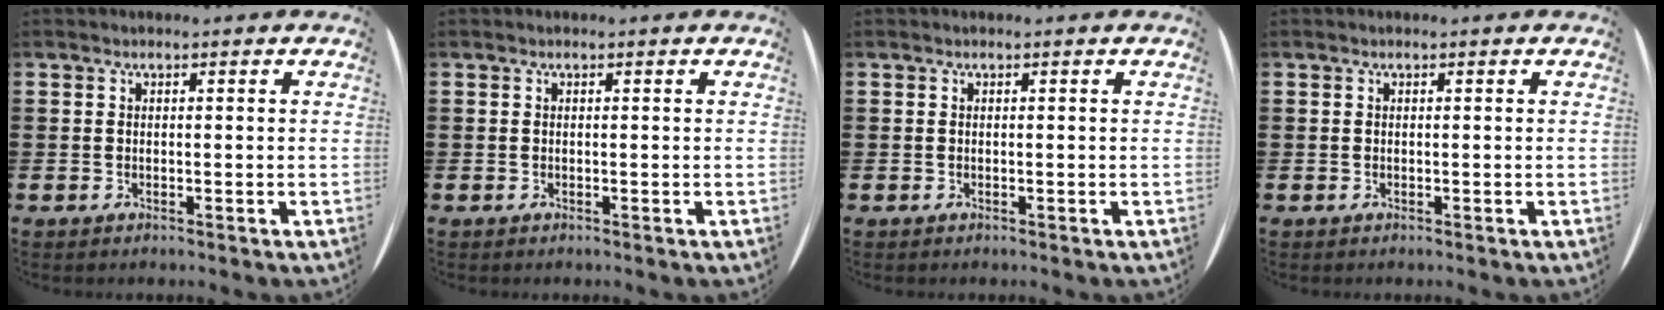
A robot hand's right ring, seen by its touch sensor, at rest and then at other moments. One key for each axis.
{"total": 0.0}
{"total": 0.0}
{"total": 0.0}